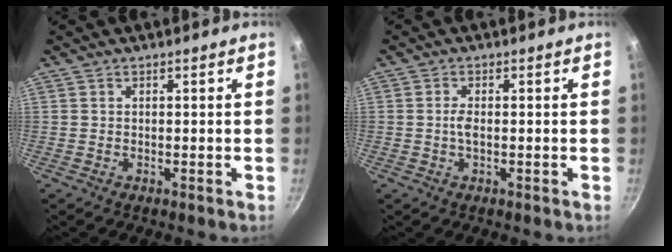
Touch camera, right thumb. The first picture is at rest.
{"total": 1.9, "force": [-0.2, 0.9, 1.7], "torque": [-0.035, 0.002, -0.003]}